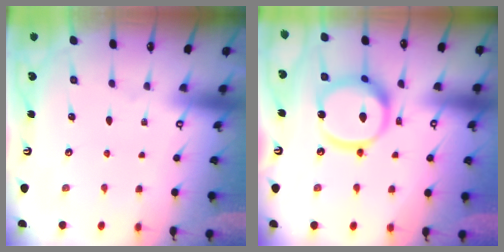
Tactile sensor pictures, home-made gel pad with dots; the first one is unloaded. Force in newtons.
{"total": 16.2, "press": 16.0, "slide": 2.3}